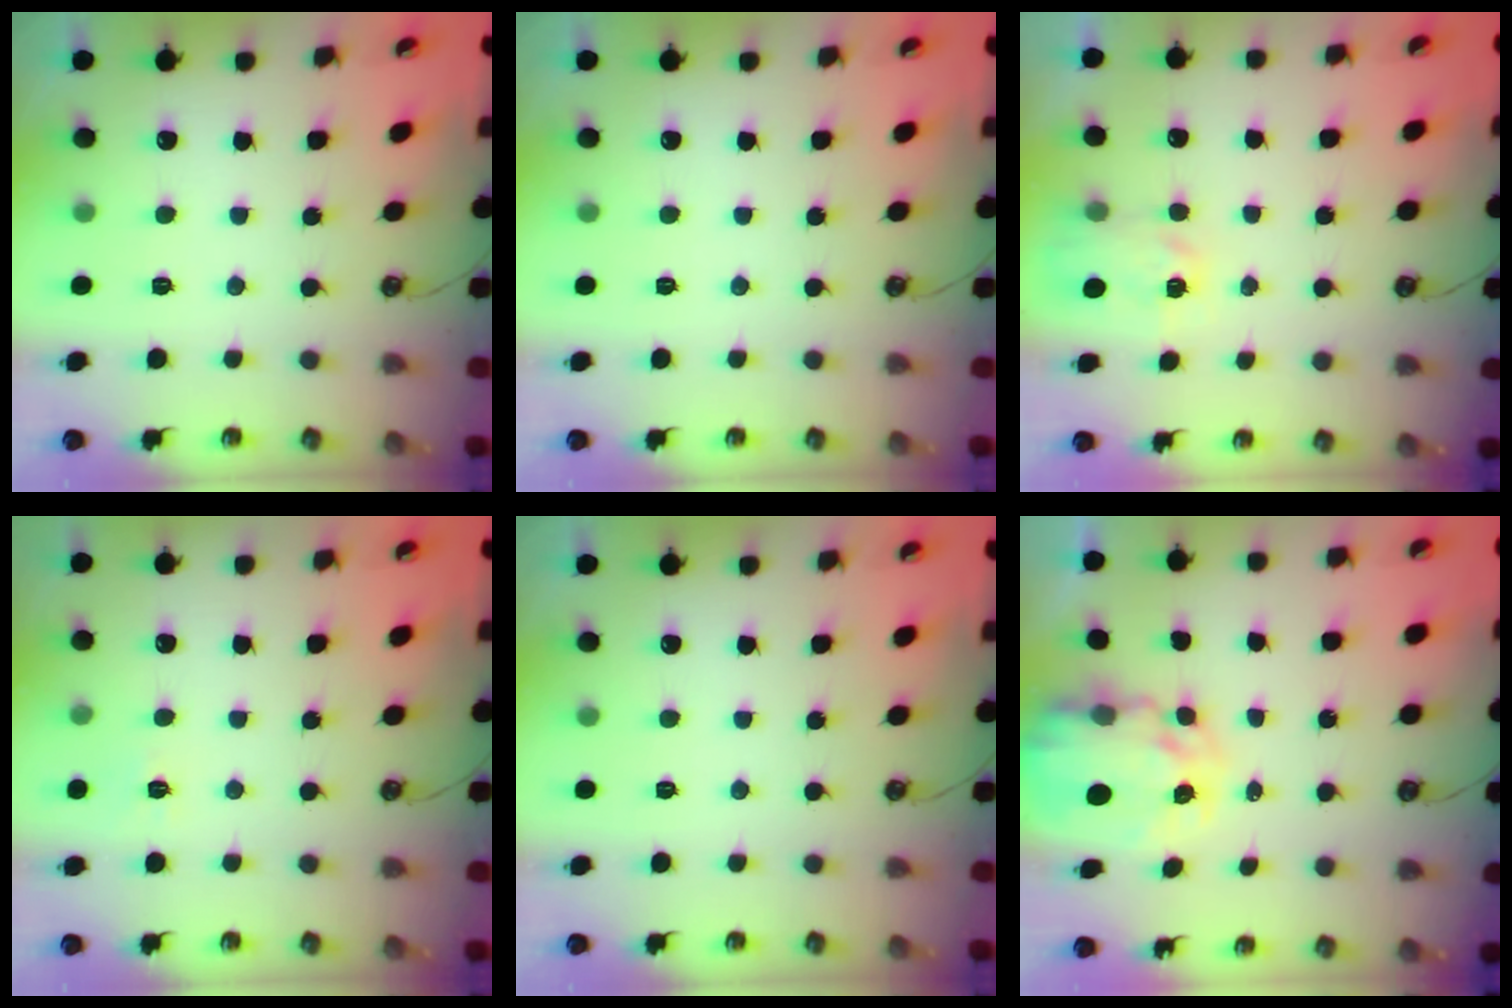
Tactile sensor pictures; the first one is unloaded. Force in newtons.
{"total": 0.0}
{"total": 2.5, "press": 2.4, "slide": 0.4}
{"total": 5.7, "press": 5.7, "slide": 0.6}
{"total": 0.0}
{"total": 6.0, "press": 6.0, "slide": 0.7}